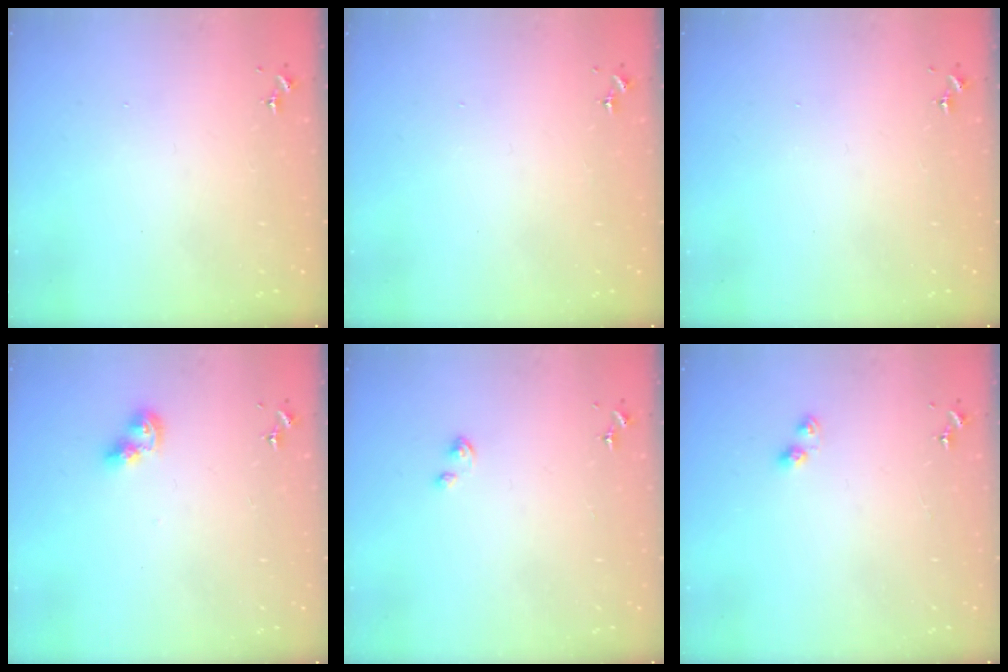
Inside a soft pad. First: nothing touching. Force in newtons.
{"total": 0.0}
{"total": 0.0}
{"total": 7.0, "press": 7.0, "slide": 0.6}
{"total": 2.0, "press": 2.0, "slide": 0.4}
{"total": 4.1, "press": 4.1, "slide": 0.3}